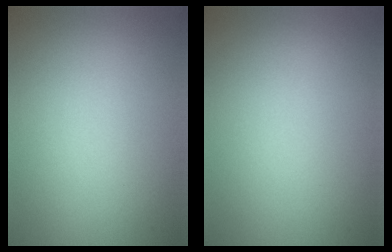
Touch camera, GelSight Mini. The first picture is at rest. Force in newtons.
{"total": 0.0}